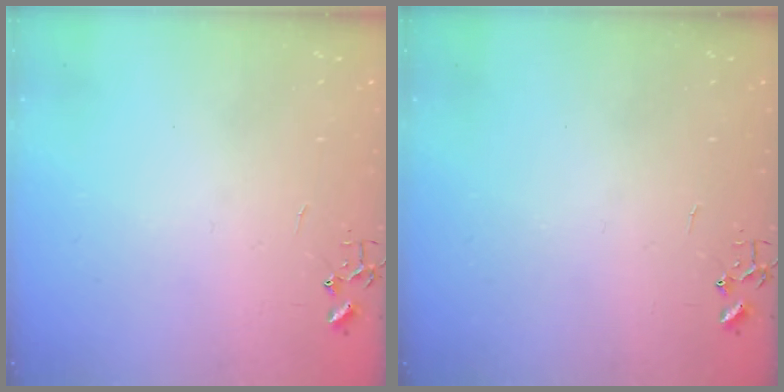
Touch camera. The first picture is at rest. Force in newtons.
{"total": 0.0}